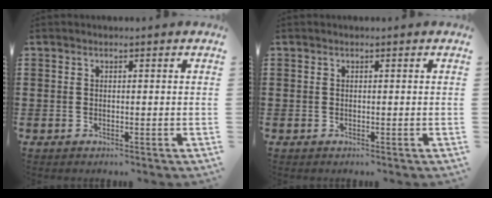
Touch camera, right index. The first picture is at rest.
{"total": 0.0}